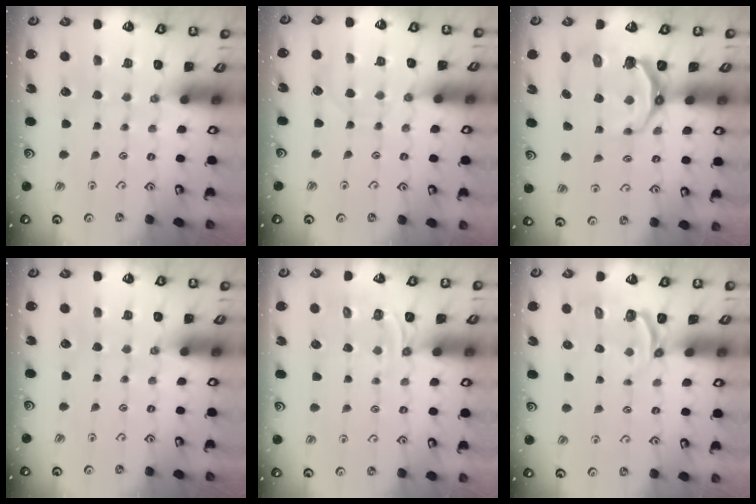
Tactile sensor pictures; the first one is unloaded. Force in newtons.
{"total": 5.1, "press": 5.0, "slide": 0.5}
{"total": 7.8, "press": 6.4, "slide": 4.4}
{"total": 0.0}
{"total": 4.5, "press": 4.1, "slide": 1.8}
{"total": 4.7, "press": 4.2, "slide": 2.3}